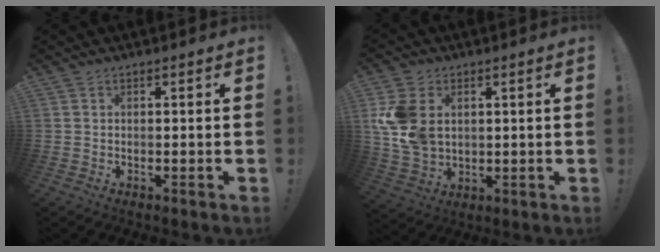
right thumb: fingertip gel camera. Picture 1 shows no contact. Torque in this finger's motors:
{"motor_torque": [0.31, 0.32, 0.05, 0.34, 0.40]}